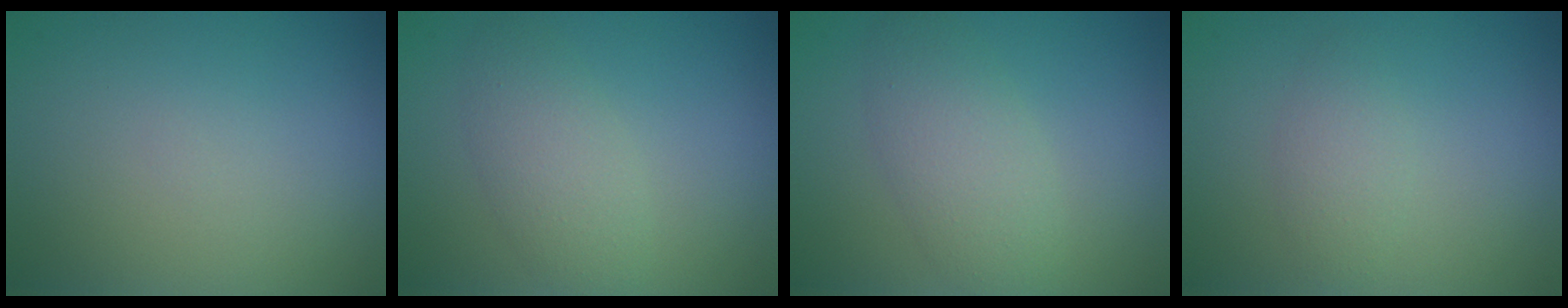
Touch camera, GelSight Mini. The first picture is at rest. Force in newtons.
{"total": 2.9, "press": 2.9, "slide": 0.2}
{"total": 3.6, "press": 3.6, "slide": 0.1}
{"total": 1.8, "press": 1.8, "slide": 0.0}